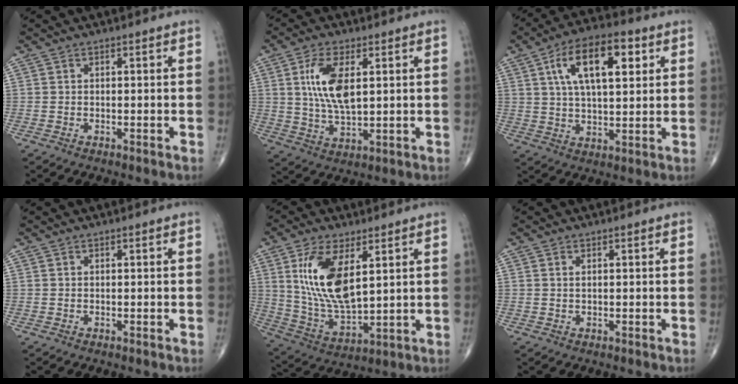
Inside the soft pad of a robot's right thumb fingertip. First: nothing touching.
{"total": 10.2, "force": [2.5, 4.5, 8.8], "torque": [-0.169, -0.012, 0.051]}
{"total": 14.8, "force": [5.1, 6.6, 12.2], "torque": [-0.188, 0.000, 0.083]}
{"total": 0.0}
{"total": 15.1, "force": [4.8, 6.7, 12.6], "torque": [-0.242, -0.025, 0.103]}
{"total": 0.7, "force": [0.3, 0.3, 0.5], "torque": [-0.008, 0.002, 0.005]}